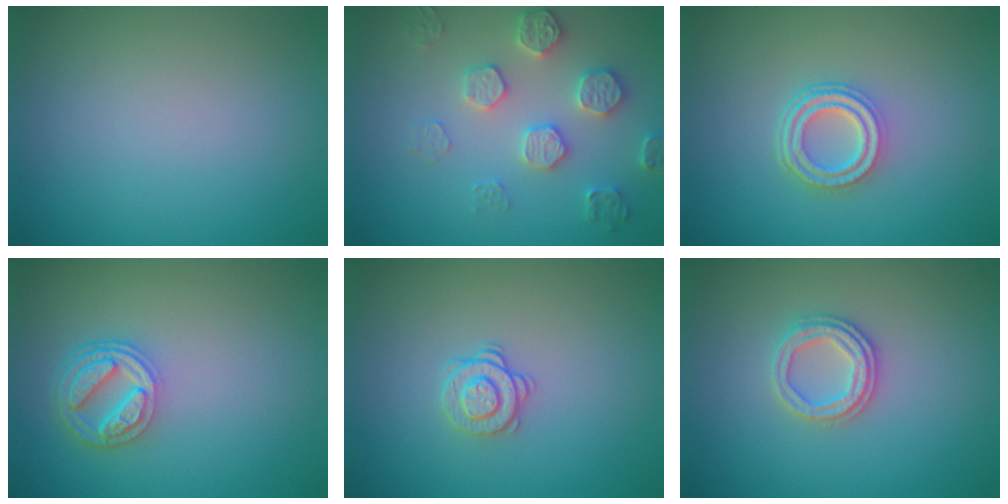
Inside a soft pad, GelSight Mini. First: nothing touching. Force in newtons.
{"total": 4.0, "press": 3.9, "slide": 0.9}
{"total": 3.8, "press": 2.9, "slide": 2.6}
{"total": 4.4, "press": 3.4, "slide": 2.7}
{"total": 1.7, "press": 1.3, "slide": 1.1}
{"total": 2.5, "press": 2.4, "slide": 0.6}